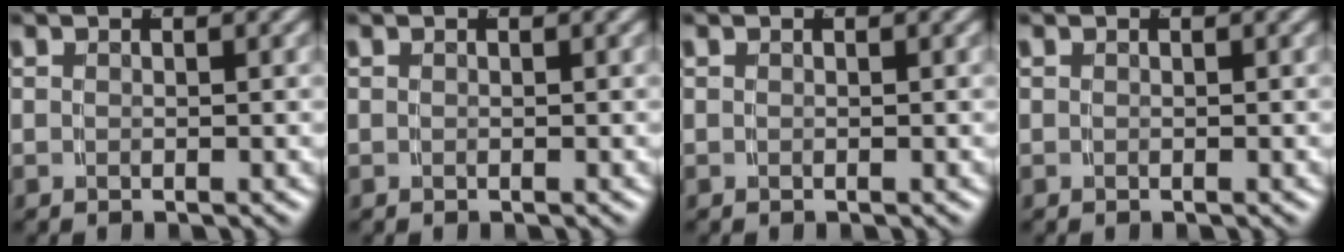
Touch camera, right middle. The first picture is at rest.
{"total": 0.0}
{"total": 0.0}
{"total": 0.0}